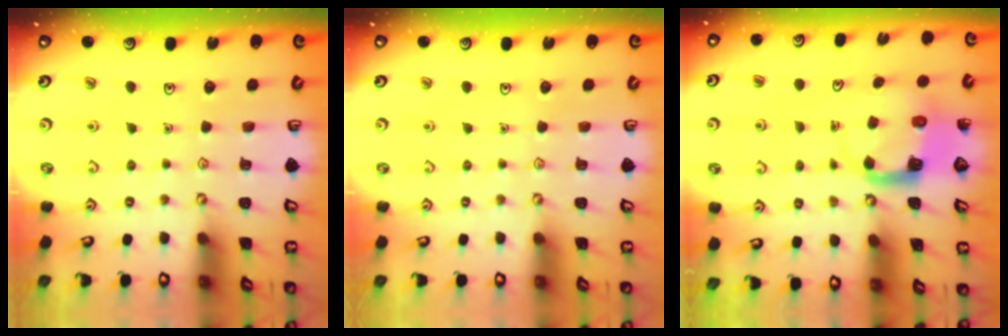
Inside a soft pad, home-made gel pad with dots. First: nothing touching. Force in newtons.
{"total": 0.0}
{"total": 3.9, "press": 3.9, "slide": 0.4}